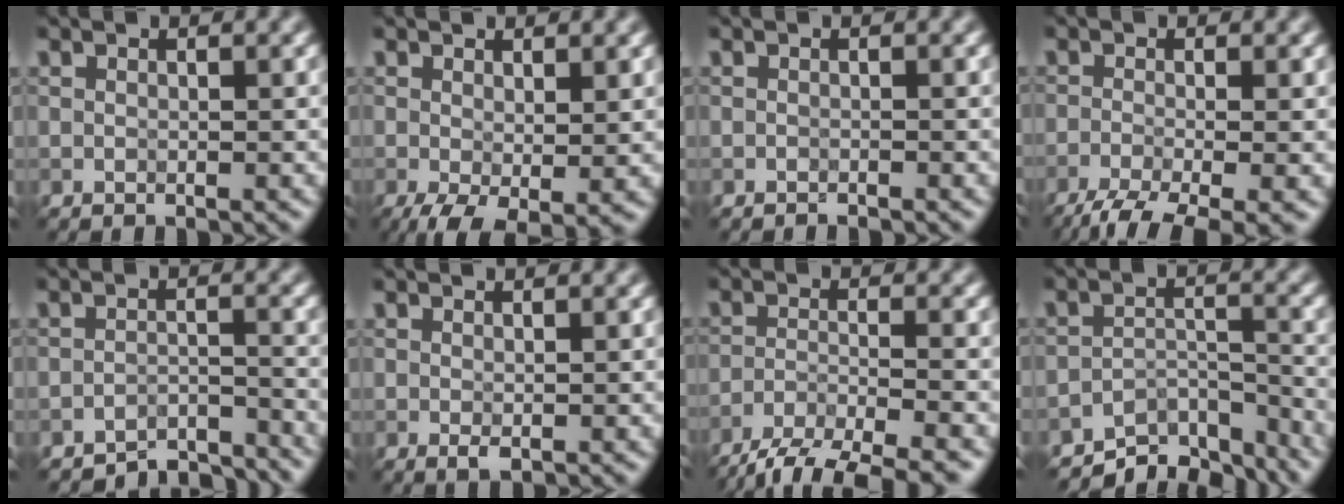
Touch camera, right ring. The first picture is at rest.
{"total": 3.8, "force": [-1.0, 1.5, 3.4], "torque": [-0.067, -0.016, -0.016]}
{"total": 0.6, "force": [-0.6, 0.0, 0.1], "torque": [0.003, 0.000, -0.011]}
{"total": 5.9, "force": [-3.9, 1.4, 4.2], "torque": [-0.066, -0.012, -0.077]}
{"total": 4.1, "force": [-4.0, 0.6, 0.6], "torque": [-0.006, 0.001, -0.065]}
{"total": 0.8, "force": [-0.2, 0.3, 0.7], "torque": [-0.012, -0.004, -0.001]}
{"total": 7.0, "force": [-5.7, 1.5, 3.7], "torque": [-0.062, -0.013, -0.098]}
{"total": 6.2, "force": [-5.7, 1.8, 1.8], "torque": [-0.016, -0.011, -0.092]}